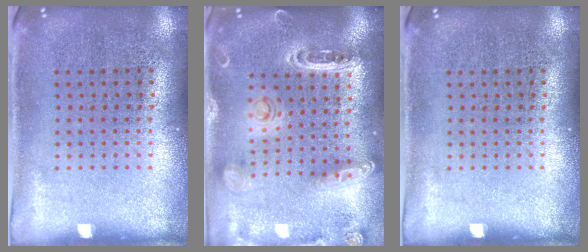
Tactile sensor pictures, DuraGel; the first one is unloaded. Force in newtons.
{"total": 1.4, "press": 1.4, "slide": 0.0}
{"total": 0.0}